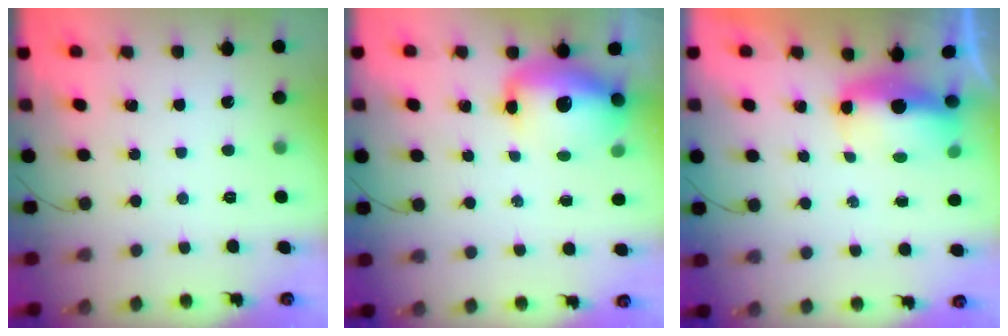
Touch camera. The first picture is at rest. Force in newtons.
{"total": 13.8, "press": 13.2, "slide": 4.1}
{"total": 8.7, "press": 7.0, "slide": 5.1}